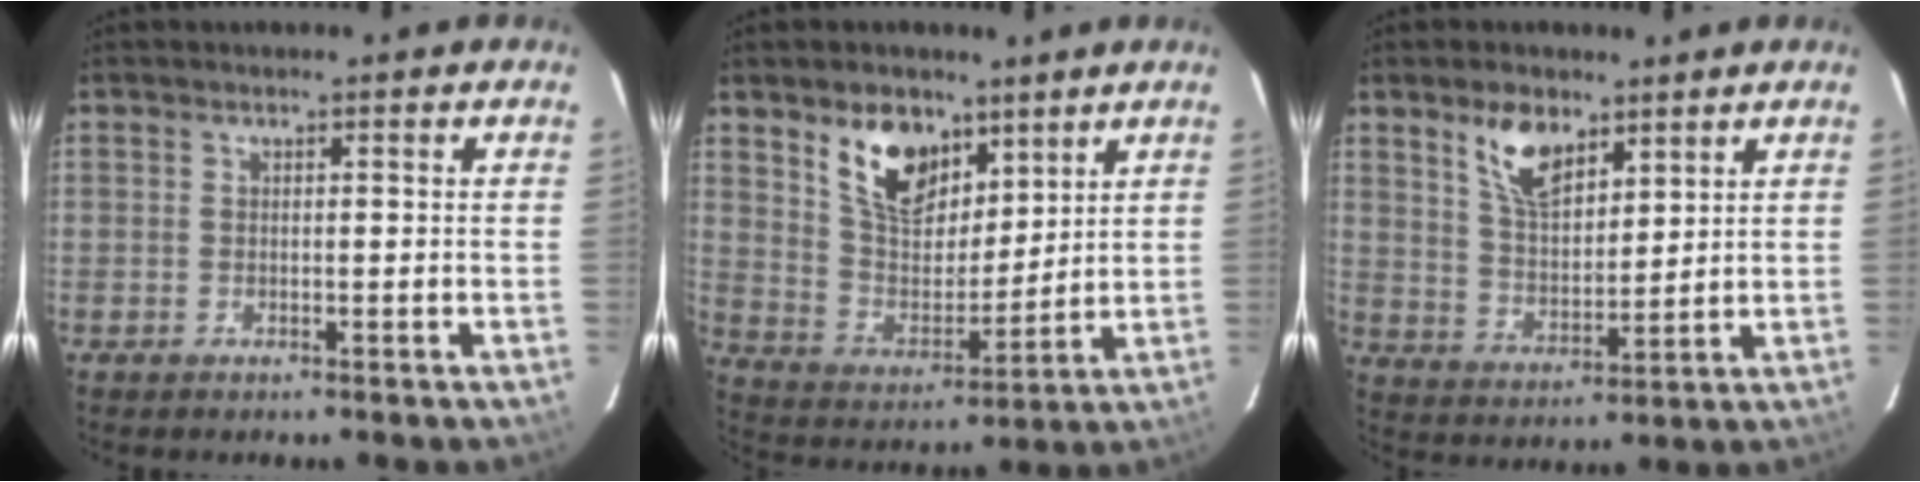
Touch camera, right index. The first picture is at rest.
{"total": 12.6, "force": [7.6, 7.1, 7.1], "torque": [-0.129, 0.006, 0.149]}
{"total": 9.1, "force": [5.6, 4.4, 5.6], "torque": [-0.099, 0.009, 0.112]}